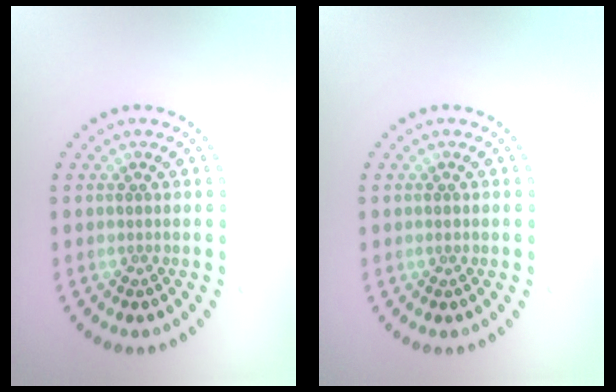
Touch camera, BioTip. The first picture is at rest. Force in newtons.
{"total": 0.5, "press": 0.5, "slide": 0.1}